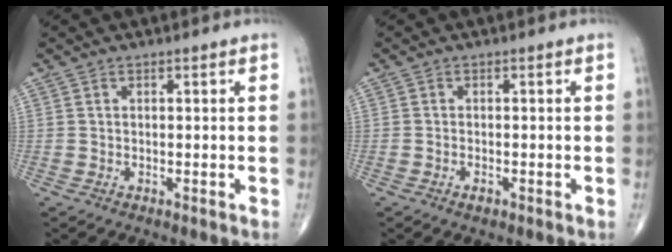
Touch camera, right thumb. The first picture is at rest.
{"total": 1.3, "force": [-0.8, 0.6, 0.8], "torque": [-0.016, 0.002, -0.013]}